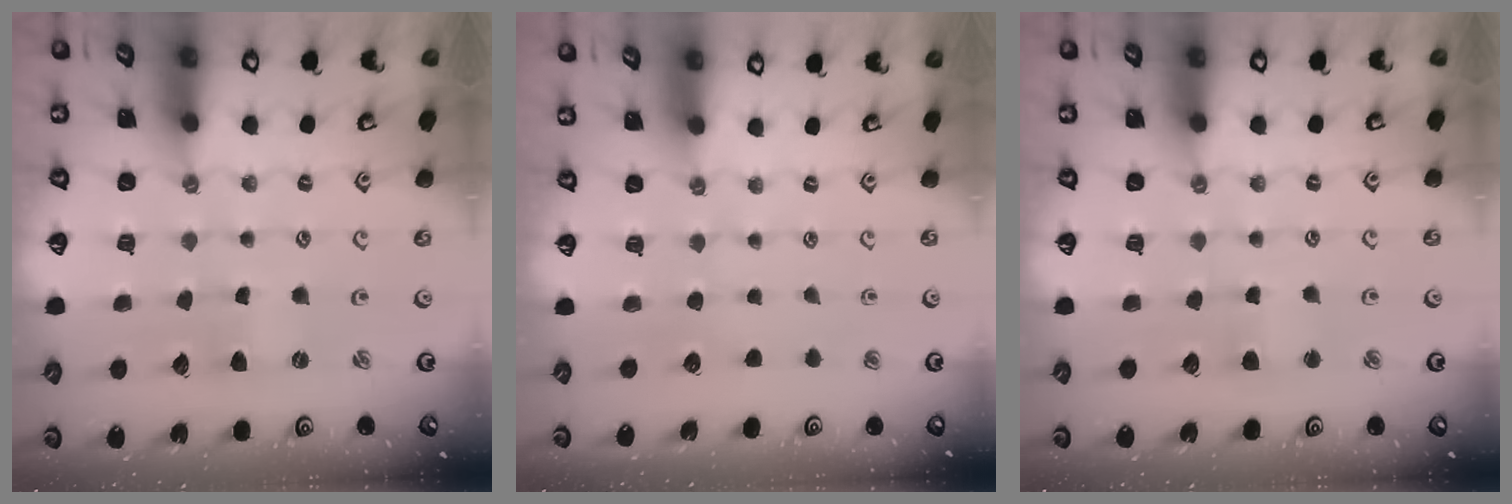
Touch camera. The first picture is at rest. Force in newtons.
{"total": 0.0}
{"total": 2.8, "press": 2.8, "slide": 0.2}